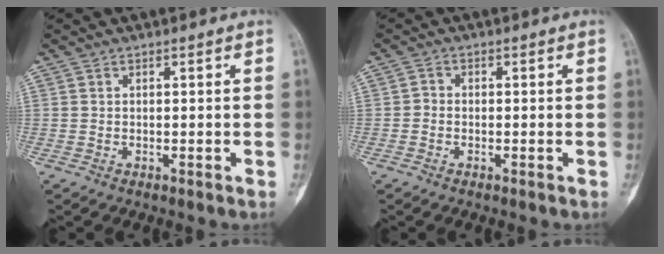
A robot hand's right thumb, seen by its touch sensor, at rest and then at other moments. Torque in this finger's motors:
{"motor_torque": [0.09, 0.08, 0.13, -0.23, 0.05]}